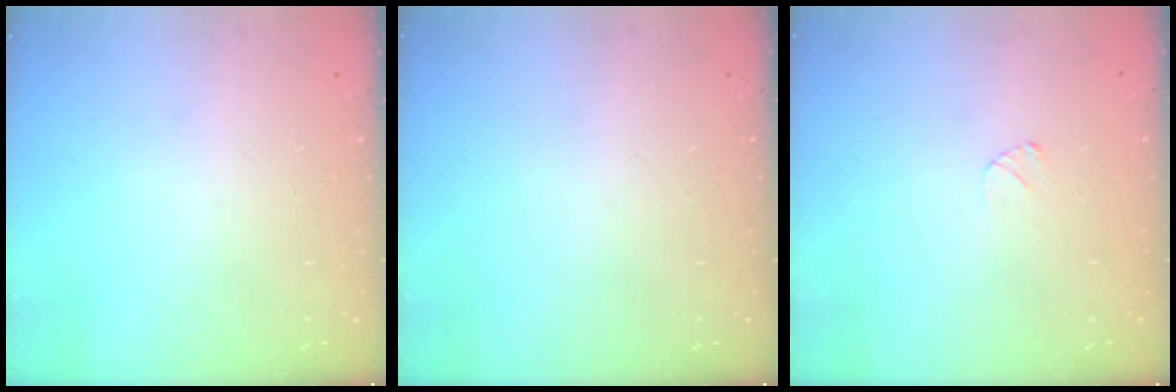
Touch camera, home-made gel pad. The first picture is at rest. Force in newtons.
{"total": 0.0}
{"total": 2.6, "press": 2.6, "slide": 0.3}